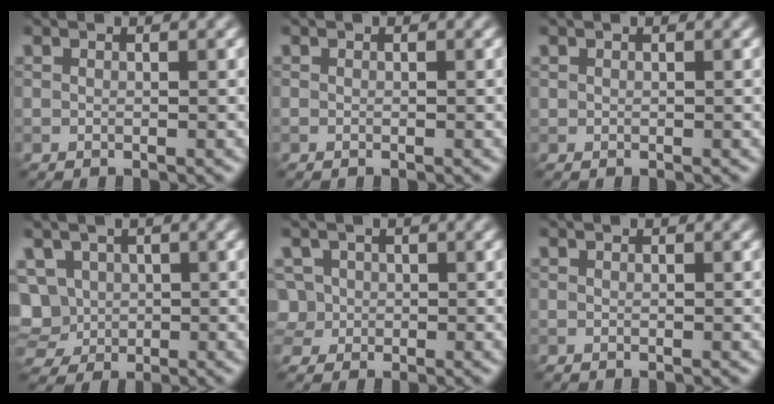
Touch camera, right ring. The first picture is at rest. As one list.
[{"total": 0.0}, {"total": 0.0}, {"total": 9.6, "force": [0.7, 8.3, 4.8], "torque": [-0.107, 0.018, -0.016]}, {"total": 4.0, "force": [0.2, 3.7, 1.6], "torque": [-0.031, 0.032, -0.004]}, {"total": 0.0}]